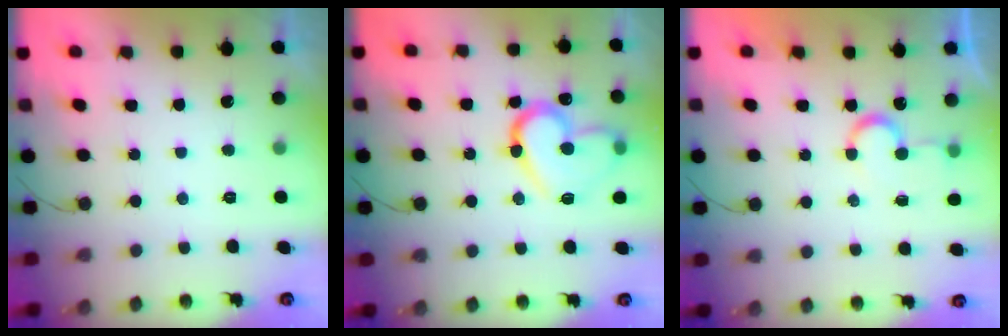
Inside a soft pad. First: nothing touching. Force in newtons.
{"total": 15.6, "press": 15.5, "slide": 1.4}
{"total": 6.4, "press": 6.3, "slide": 0.6}